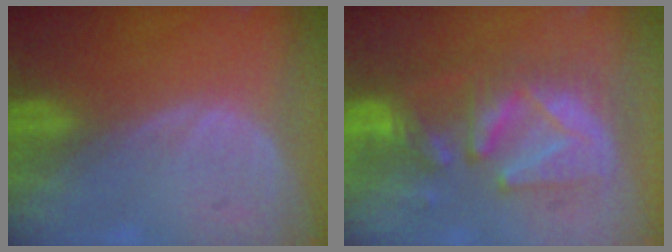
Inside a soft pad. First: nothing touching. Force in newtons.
{"total": 10.0, "press": 9.8, "slide": 1.7}